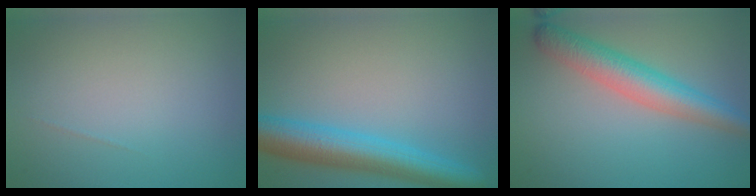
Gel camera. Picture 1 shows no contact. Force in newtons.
{"total": 6.5, "press": 6.5, "slide": 0.3}
{"total": 5.2, "press": 5.1, "slide": 0.2}